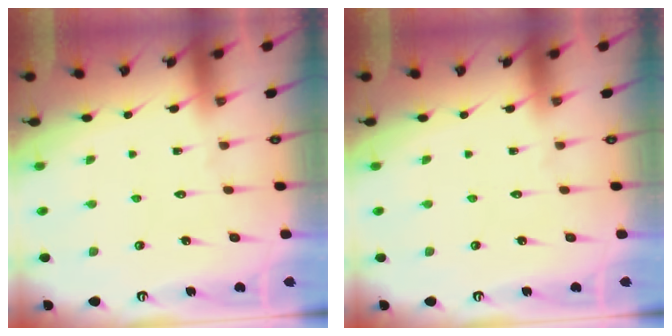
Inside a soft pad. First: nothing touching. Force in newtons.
{"total": 0.0}